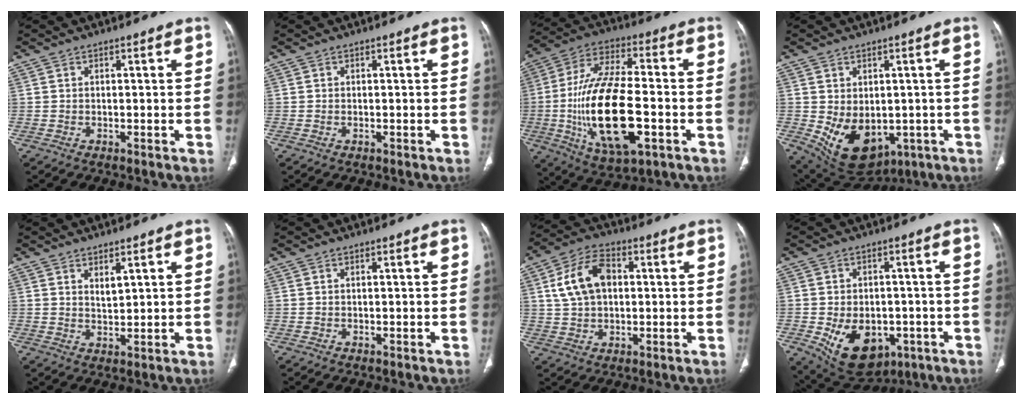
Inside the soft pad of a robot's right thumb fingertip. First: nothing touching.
{"total": 0.0}
{"total": 22.1, "force": [-4.7, 9.0, 19.6], "torque": [-0.382, 0.015, -0.071]}
{"total": 12.7, "force": [-2.6, 8.8, 8.8], "torque": [-0.121, -0.009, -0.007]}
{"total": 2.8, "force": [1.5, 1.1, 2.1], "torque": [-0.032, -0.015, 0.032]}
{"total": 0.0}
{"total": 10.8, "force": [2.0, 7.1, 7.9], "torque": [-0.140, 0.016, 0.035]}
{"total": 13.7, "force": [-4.7, 9.4, 8.8], "torque": [-0.121, 0.007, -0.048]}